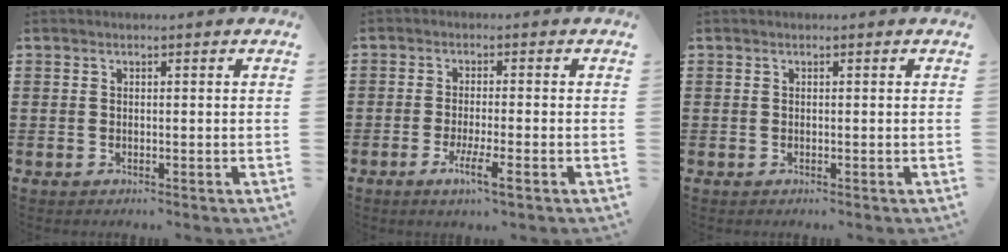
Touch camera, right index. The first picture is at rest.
{"total": 4.7, "force": [-2.3, 0.3, 4.1], "torque": [-0.086, -0.017, -0.043]}
{"total": 0.0}